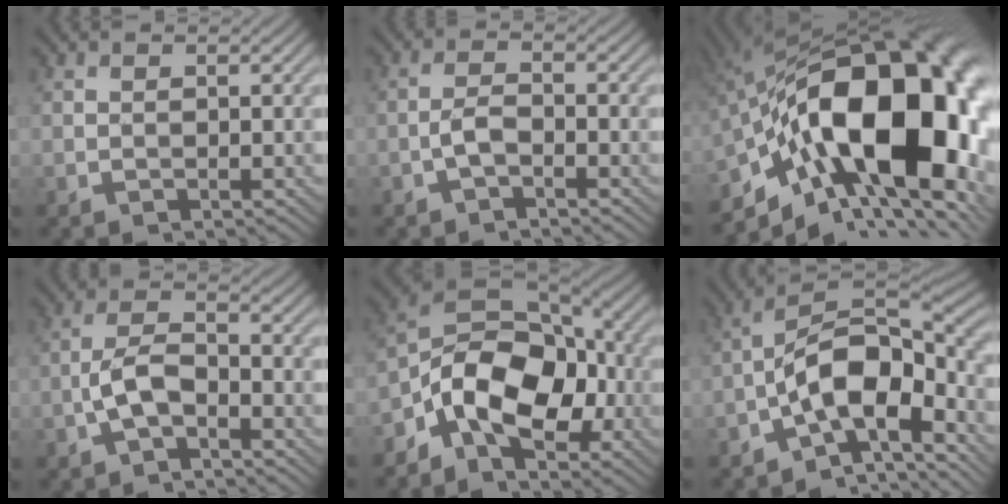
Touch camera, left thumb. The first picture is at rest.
{"total": 2.5, "force": [-1.4, 1.0, 1.8], "torque": [-0.037, 0.006, -0.033]}
{"total": 22.4, "force": [-4.3, 11.6, 18.7], "torque": [-0.320, -0.009, -0.059]}
{"total": 4.7, "force": [-2.1, 2.1, 3.6], "torque": [-0.073, 0.011, -0.051]}
{"total": 12.2, "force": [-4.6, 7.4, 8.5], "torque": [-0.148, 0.002, -0.097]}
{"total": 12.9, "force": [-5.5, 5.9, 10.1], "torque": [-0.161, -0.003, -0.113]}